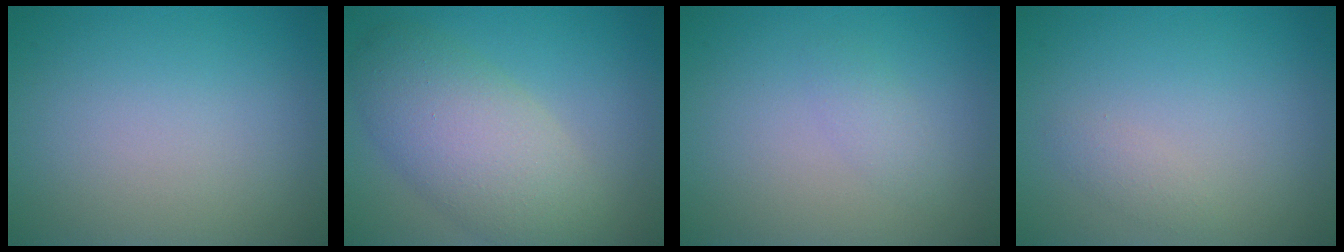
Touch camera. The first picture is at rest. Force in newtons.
{"total": 6.9, "press": 6.9, "slide": 0.6}
{"total": 1.1, "press": 1.1, "slide": 0.0}
{"total": 0.9, "press": 0.9, "slide": 0.1}